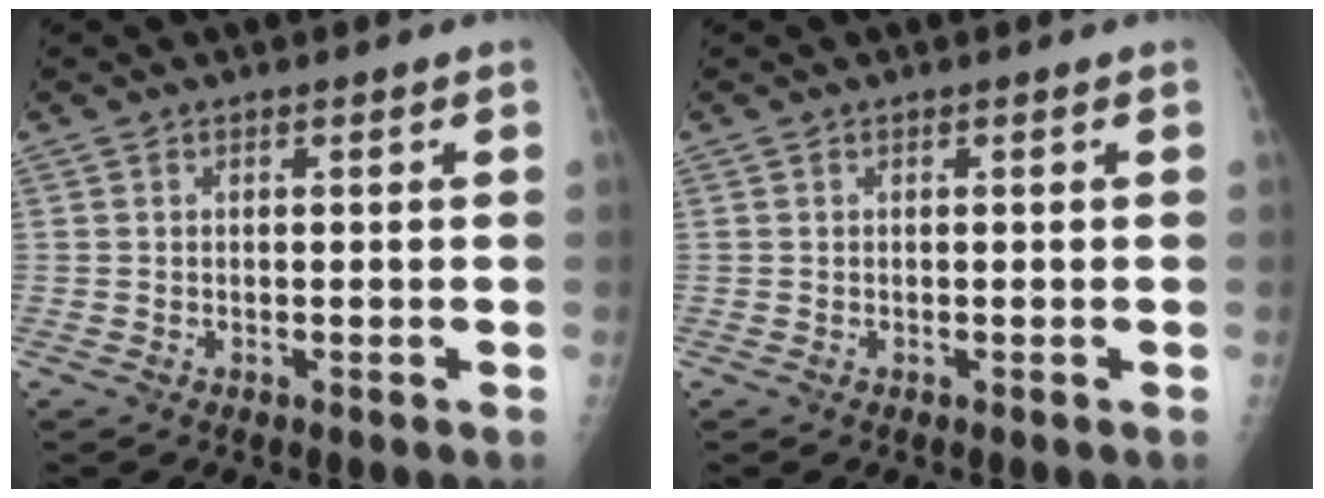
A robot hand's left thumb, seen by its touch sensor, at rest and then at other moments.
{"total": 0.0}